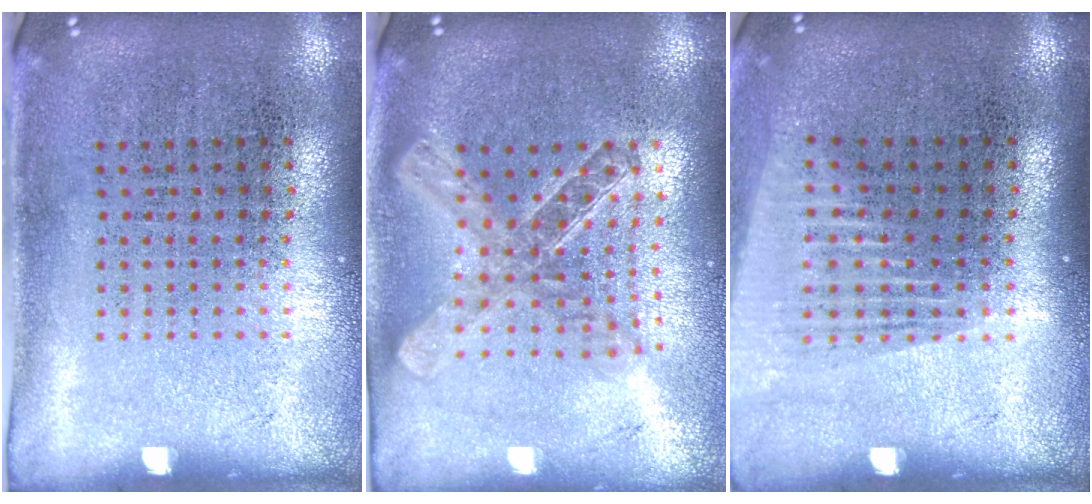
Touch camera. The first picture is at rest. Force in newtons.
{"total": 2.1, "press": 1.7, "slide": 1.2}
{"total": 1.4, "press": 1.2, "slide": 0.7}